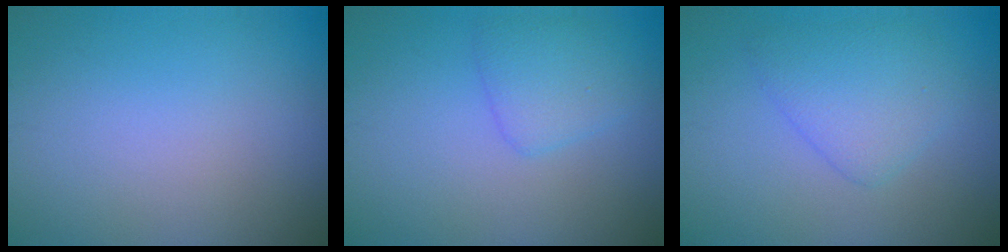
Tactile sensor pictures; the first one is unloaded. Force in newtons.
{"total": 2.5, "press": 2.4, "slide": 0.2}
{"total": 3.2, "press": 3.2, "slide": 0.1}